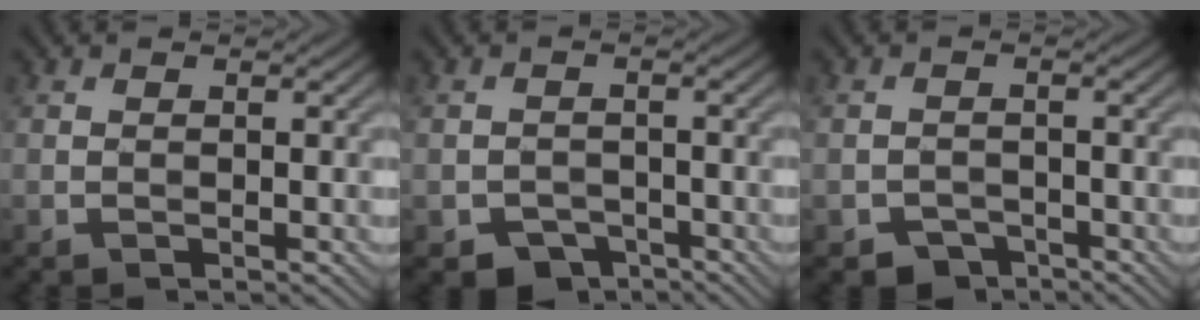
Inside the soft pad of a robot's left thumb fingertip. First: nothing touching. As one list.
[{"total": 3.5, "force": [-2.4, 2.3, 1.1], "torque": [-0.013, -0.007, -0.045]}, {"total": 2.7, "force": [-2.1, 1.6, 0.7], "torque": [-0.005, -0.002, -0.040]}]